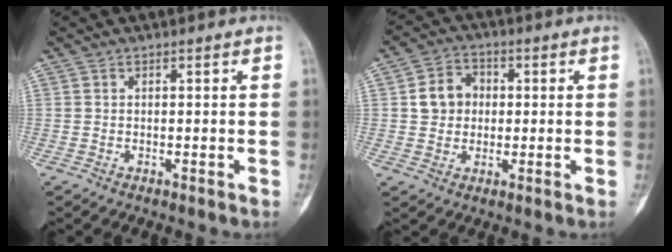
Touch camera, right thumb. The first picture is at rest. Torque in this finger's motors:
{"motor_torque": [0.16, 0.16, 0.17, -0.15, 0.01]}